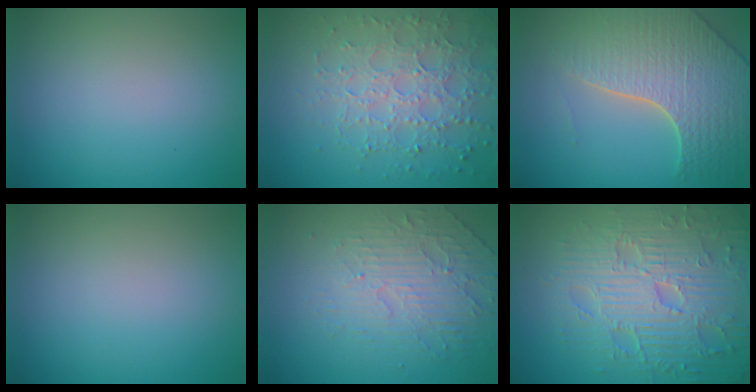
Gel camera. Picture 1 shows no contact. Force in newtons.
{"total": 5.5, "press": 4.7, "slide": 2.8}
{"total": 7.0, "press": 5.6, "slide": 4.2}
{"total": 0.0}
{"total": 4.7, "press": 3.3, "slide": 3.3}
{"total": 9.6, "press": 6.9, "slide": 6.7}